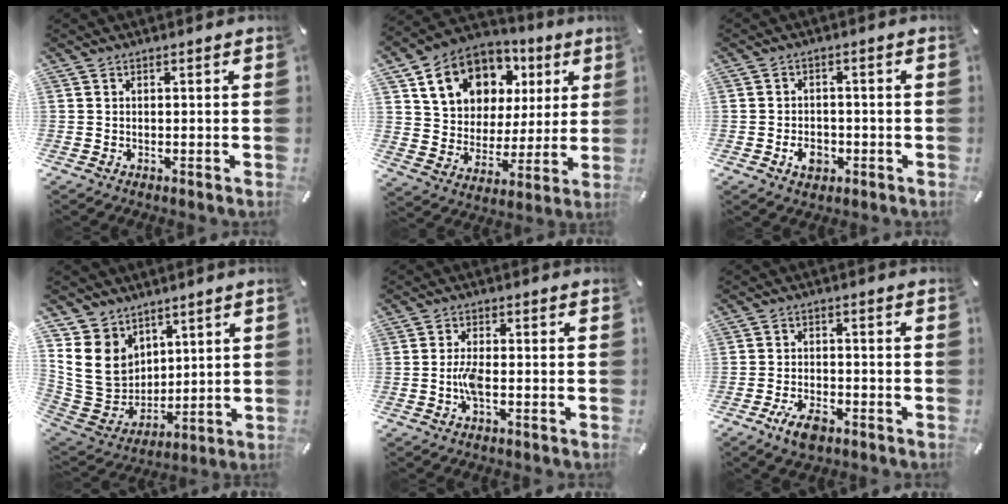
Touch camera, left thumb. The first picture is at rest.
{"total": 15.0, "force": [7.0, 12.1, 5.5], "torque": [-0.107, -0.023, 0.136]}
{"total": 5.2, "force": [-2.0, 3.8, 2.8], "torque": [-0.059, 0.006, -0.036]}
{"total": 13.7, "force": [4.4, 11.7, 5.5], "torque": [-0.133, -0.029, 0.092]}
{"total": 4.3, "force": [-1.1, 1.2, 4.0], "torque": [-0.090, -0.003, -0.025]}
{"total": 5.8, "force": [-3.4, 2.9, 3.6], "torque": [-0.072, 0.015, -0.062]}